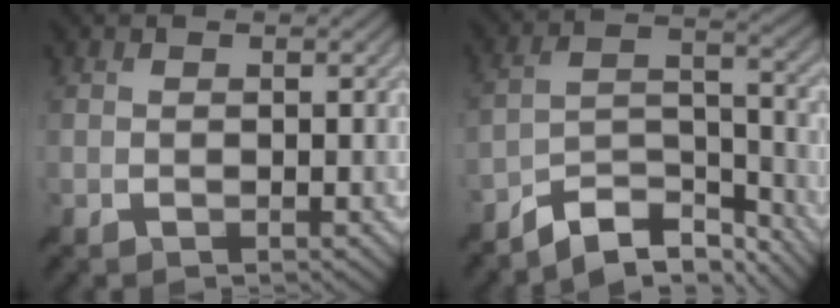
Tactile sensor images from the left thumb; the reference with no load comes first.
{"total": 8.7, "force": [-7.3, 2.6, 3.9], "torque": [-0.064, 0.004, -0.143]}